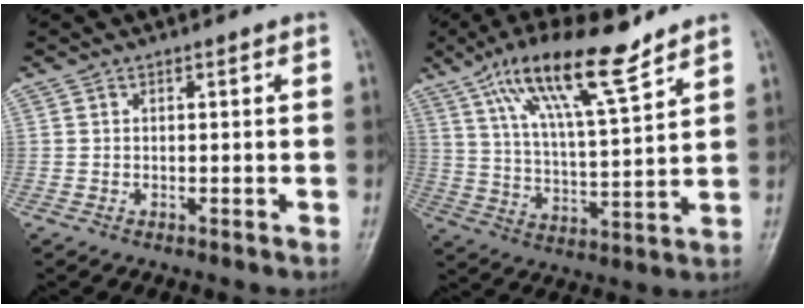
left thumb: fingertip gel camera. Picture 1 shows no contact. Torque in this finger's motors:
{"motor_torque": [0.38, 0.35, 1.62, -1.15, 0.60]}